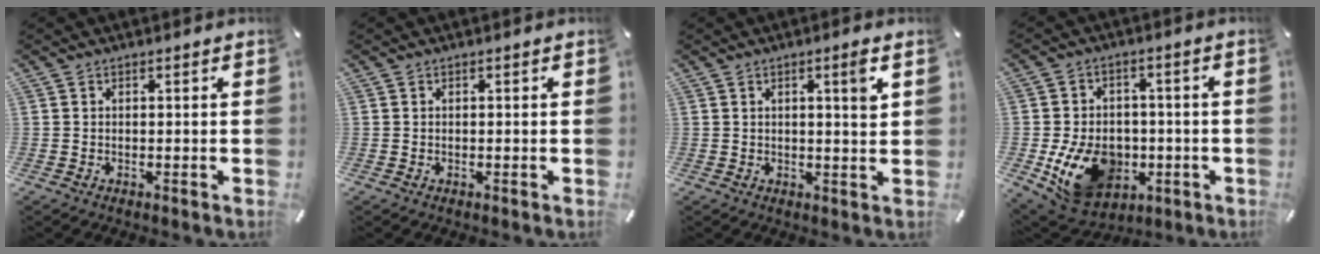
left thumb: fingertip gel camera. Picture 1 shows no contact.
{"total": 0.0}
{"total": 4.1, "force": [1.6, 0.4, 3.7], "torque": [-0.058, -0.008, 0.021]}
{"total": 15.4, "force": [-4.1, 12.0, 8.8], "torque": [-0.169, 0.020, -0.062]}